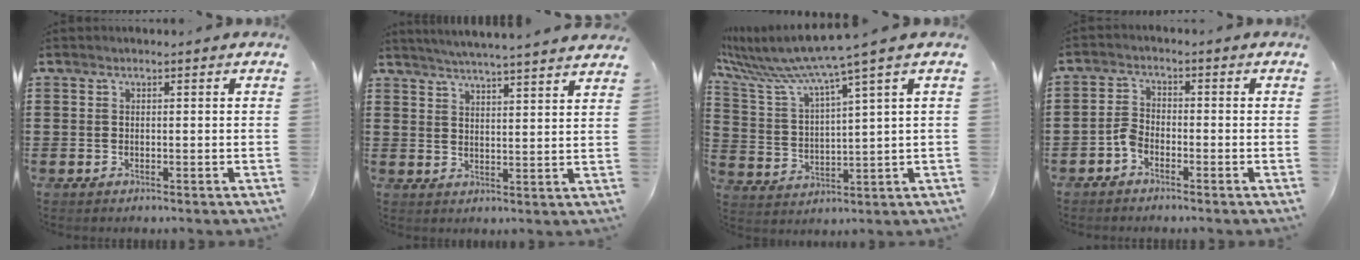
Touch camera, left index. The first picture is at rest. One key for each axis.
{"total": 4.5, "fx": 4.2, "fy": -1.1, "fz": 0.9, "tx": -0.032, "ty": -0.025, "tz": 0.072}
{"total": 7.2, "fx": 5.8, "fy": -0.8, "fz": 4.1, "tx": -0.109, "ty": -0.046, "tz": 0.093}
{"total": 2.7, "fx": -1.7, "fy": 1.3, "fz": 1.6, "tx": -0.047, "ty": 0.004, "tz": -0.039}